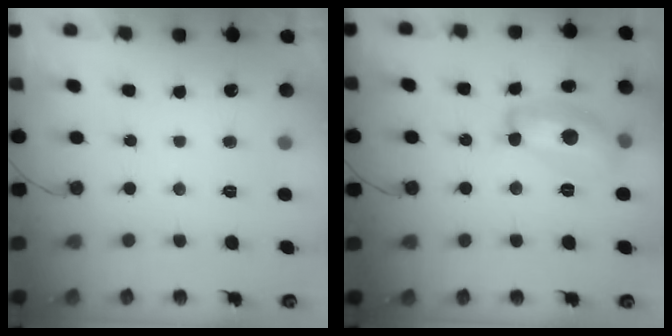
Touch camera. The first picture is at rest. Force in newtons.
{"total": 14.9, "press": 14.9, "slide": 0.7}